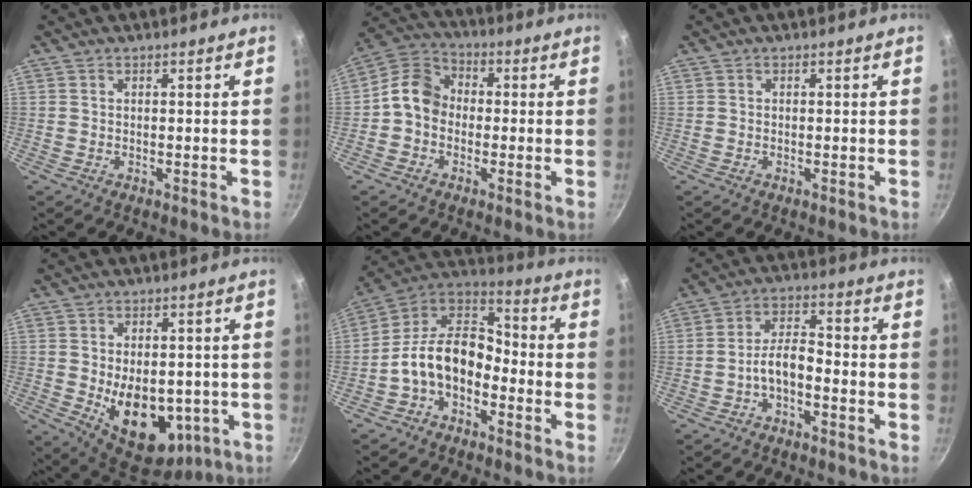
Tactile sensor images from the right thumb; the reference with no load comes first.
{"total": 8.4, "force": [-1.0, 6.9, 4.7], "torque": [-0.058, 0.028, -0.044]}
{"total": 0.0}
{"total": 15.9, "force": [-2.9, 10.0, 12.0], "torque": [-0.140, -0.014, -0.019]}
{"total": 13.6, "force": [-4.9, 8.8, 9.2], "torque": [-0.142, 0.071, -0.117]}
{"total": 5.7, "force": [-2.8, 2.6, 4.2], "torque": [-0.072, 0.041, -0.052]}